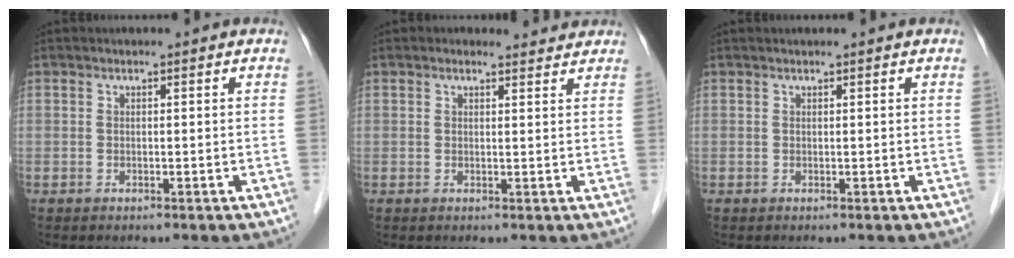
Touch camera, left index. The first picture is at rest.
{"total": 2.6, "force": [2.5, 0.8, 0.2], "torque": [-0.010, 0.006, 0.027]}
{"total": 0.9, "force": [0.8, 0.0, 0.4], "torque": [-0.008, 0.012, 0.017]}